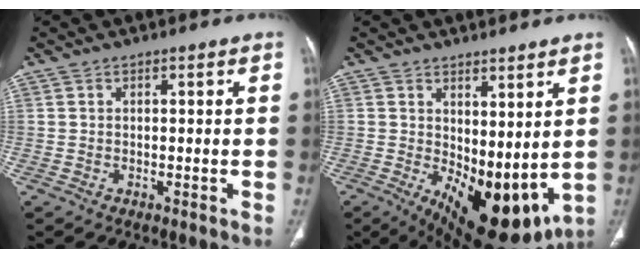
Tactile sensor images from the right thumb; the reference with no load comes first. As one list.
[{"total": 15.1, "force": [0.3, 7.4, 13.1], "torque": [-0.185, -0.037, 0.029]}]